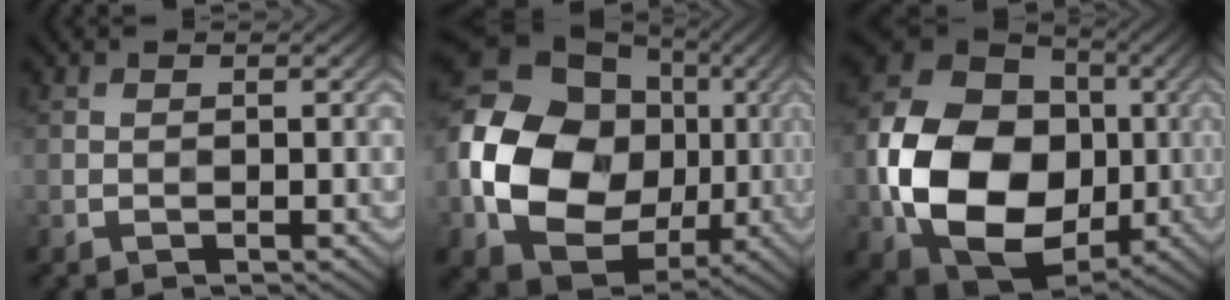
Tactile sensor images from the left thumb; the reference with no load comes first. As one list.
[{"total": 18.3, "force": [-1.1, 14.8, 10.8], "torque": [-0.247, -0.019, -0.020]}, {"total": 16.9, "force": [-2.2, 12.9, 10.7], "torque": [-0.232, -0.037, -0.034]}]